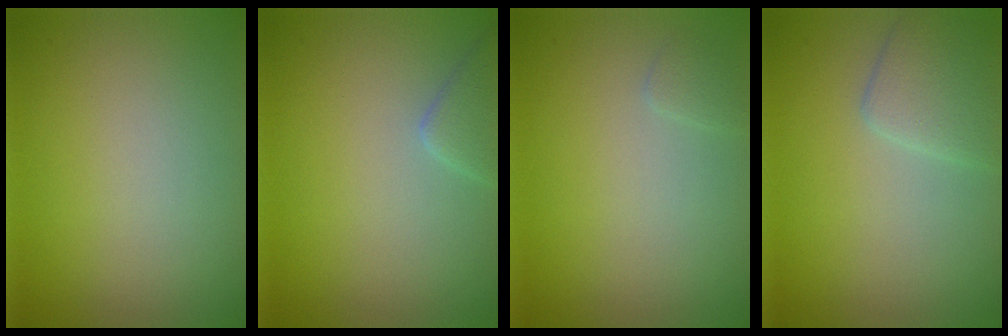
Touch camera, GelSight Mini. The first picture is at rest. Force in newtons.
{"total": 1.9, "press": 1.9, "slide": 0.2}
{"total": 0.8, "press": 0.8, "slide": 0.0}
{"total": 2.9, "press": 2.9, "slide": 0.1}